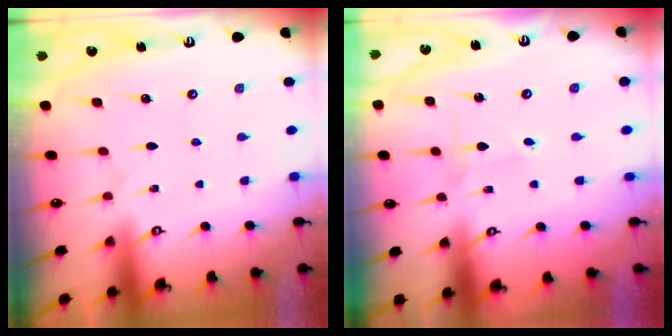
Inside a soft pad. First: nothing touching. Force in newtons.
{"total": 0.6, "press": 0.6, "slide": 0.1}